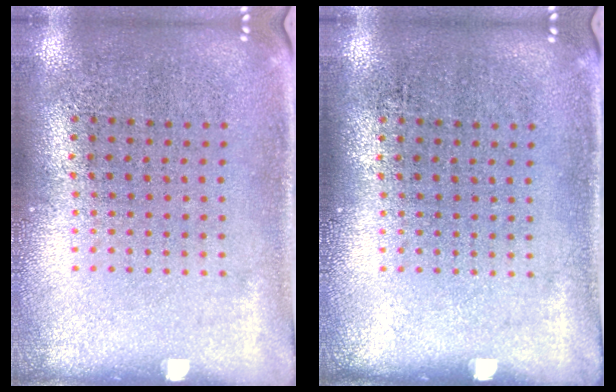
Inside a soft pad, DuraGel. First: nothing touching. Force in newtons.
{"total": 0.0}